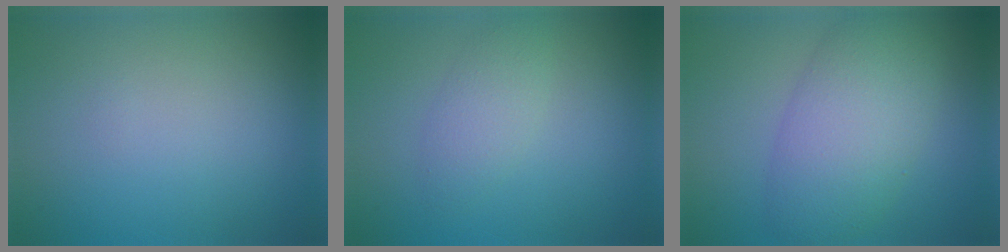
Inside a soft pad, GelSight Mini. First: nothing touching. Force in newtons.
{"total": 2.1, "press": 2.1, "slide": 0.1}
{"total": 6.9, "press": 6.9, "slide": 0.1}